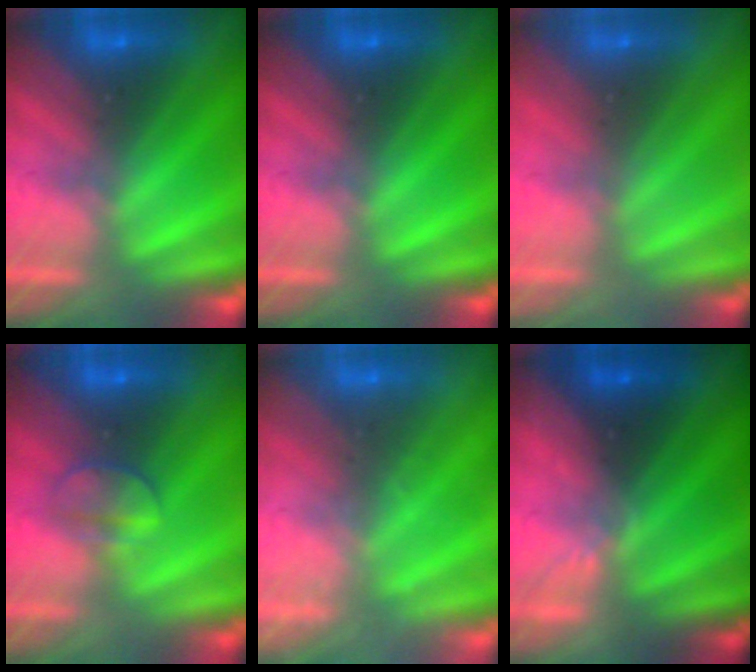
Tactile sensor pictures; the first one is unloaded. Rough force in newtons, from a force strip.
{"total": 0.0}
{"total": 2.8}
{"total": 2.3}
{"total": 2.4}
{"total": 1.6}